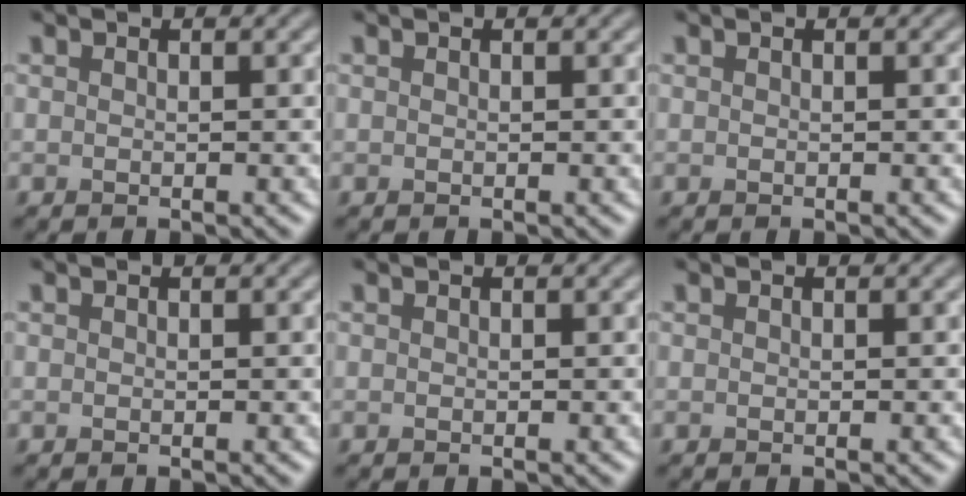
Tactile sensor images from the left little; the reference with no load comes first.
{"total": 0.0}
{"total": 0.0}
{"total": 0.0}
{"total": 0.0}
{"total": 0.0}